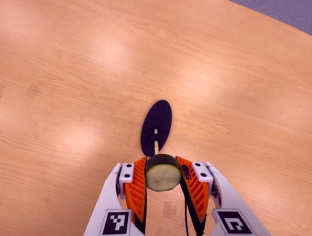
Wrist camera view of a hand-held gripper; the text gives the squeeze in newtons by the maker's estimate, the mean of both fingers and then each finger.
{"total": 11.2, "left": 10.9, "right": 11.5}